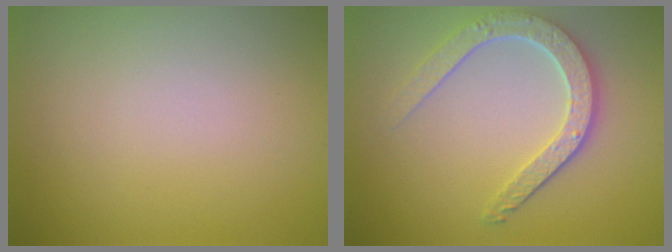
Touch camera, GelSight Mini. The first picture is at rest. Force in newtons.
{"total": 4.5, "press": 3.5, "slide": 2.7}